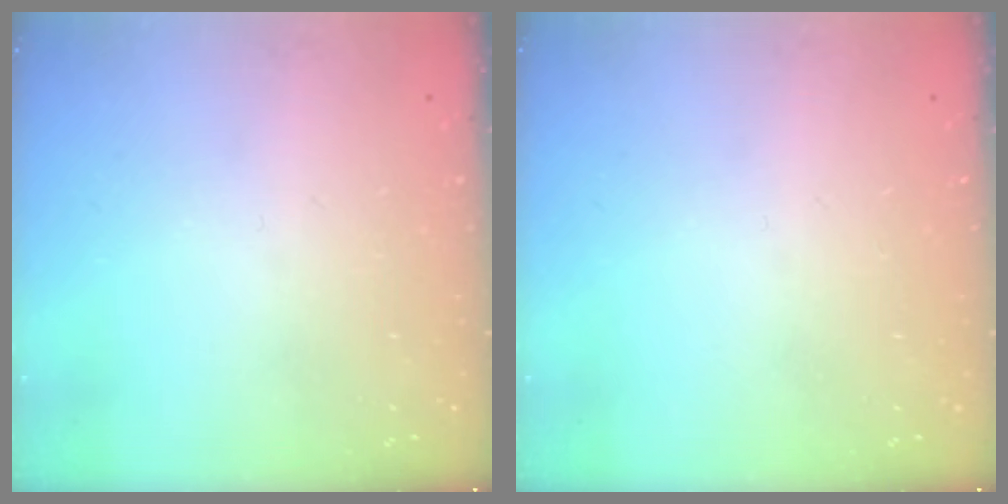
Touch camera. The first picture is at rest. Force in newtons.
{"total": 0.0}